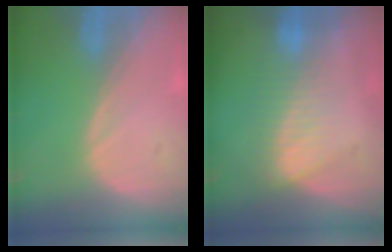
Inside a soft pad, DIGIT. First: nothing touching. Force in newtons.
{"total": 6.9, "press": 6.3, "slide": 2.7}